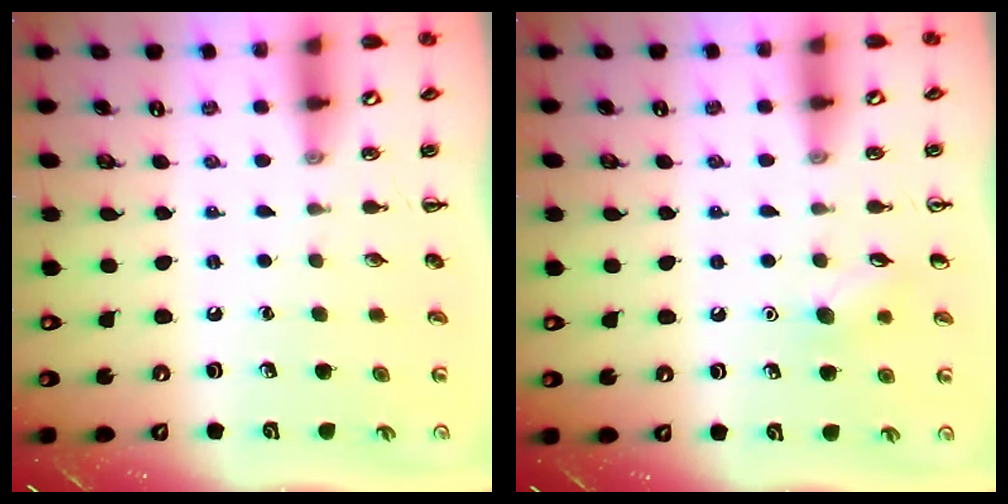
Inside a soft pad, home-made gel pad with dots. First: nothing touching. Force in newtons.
{"total": 7.0, "press": 6.7, "slide": 2.2}